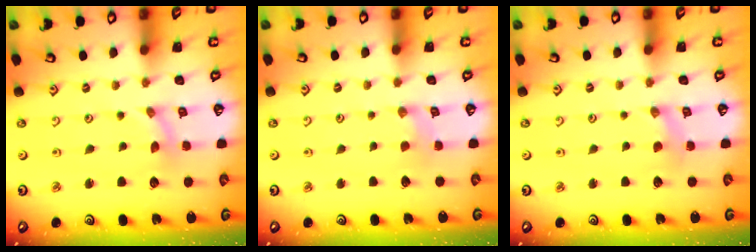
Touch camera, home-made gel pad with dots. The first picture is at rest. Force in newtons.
{"total": 0.9, "press": 0.9, "slide": 0.2}
{"total": 0.9, "press": 0.9, "slide": 0.1}